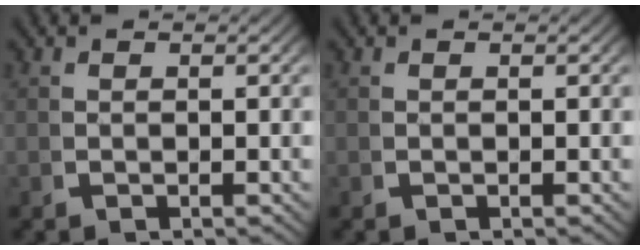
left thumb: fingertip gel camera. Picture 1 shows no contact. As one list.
[{"total": 0.0}]